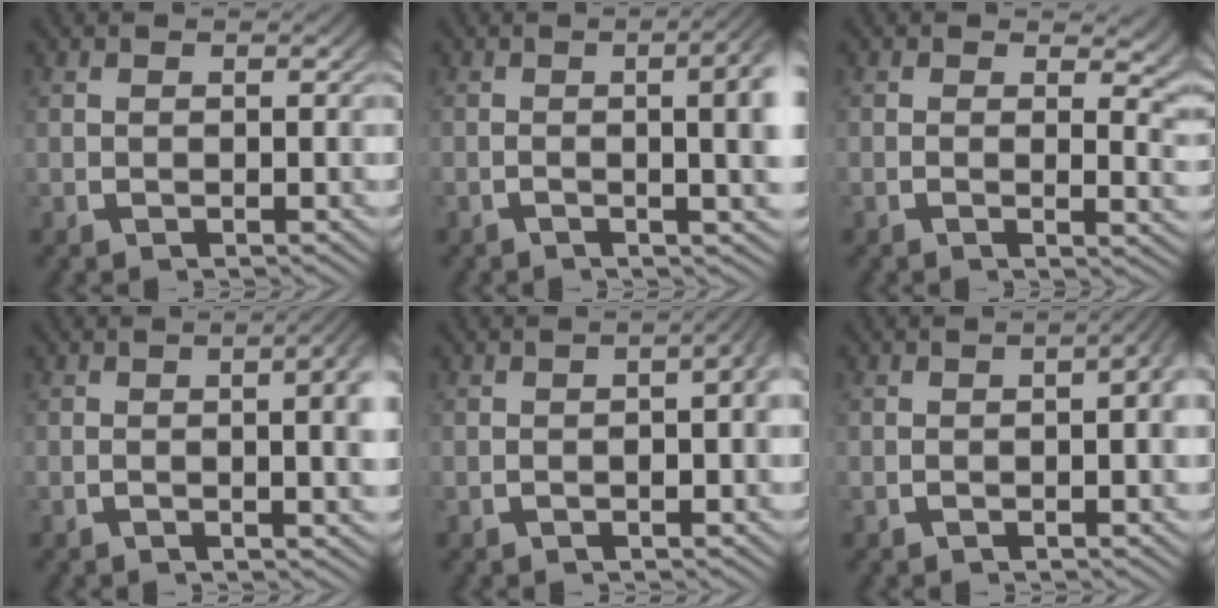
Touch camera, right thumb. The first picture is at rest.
{"total": 7.2, "force": [0.6, 2.7, 6.7], "torque": [-0.065, 0.020, -0.009]}
{"total": 2.6, "force": [1.4, 0.9, 2.0], "torque": [-0.014, -0.011, 0.012]}
{"total": 5.7, "force": [0.1, 2.0, 5.4], "torque": [-0.053, 0.014, -0.011]}
{"total": 4.7, "force": [-0.1, 2.3, 4.1], "torque": [-0.035, 0.019, -0.018]}
{"total": 4.3, "force": [0.0, 1.8, 3.9], "torque": [-0.038, 0.019, -0.016]}